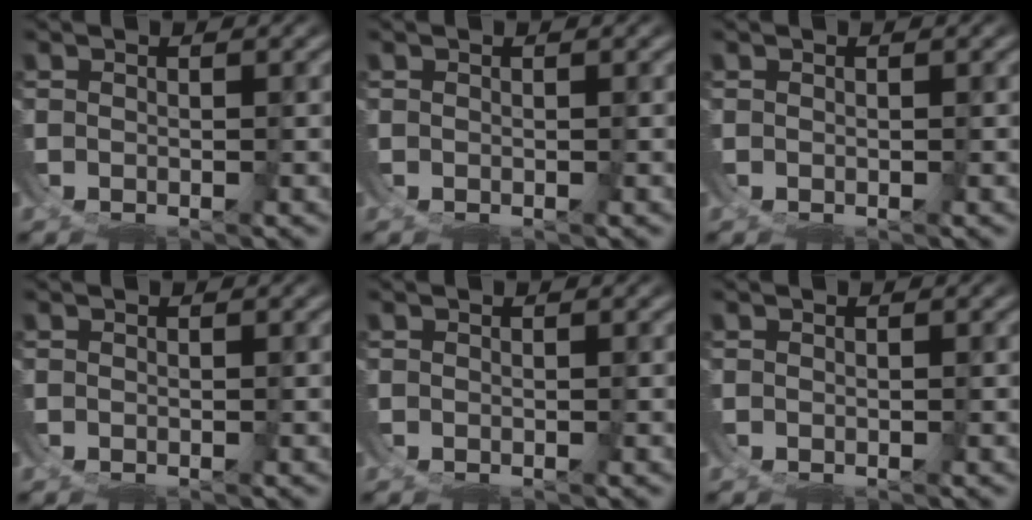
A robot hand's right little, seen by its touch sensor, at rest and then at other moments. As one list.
[{"total": 0.0}, {"total": 0.0}, {"total": 0.0}, {"total": 0.0}, {"total": 0.0}]